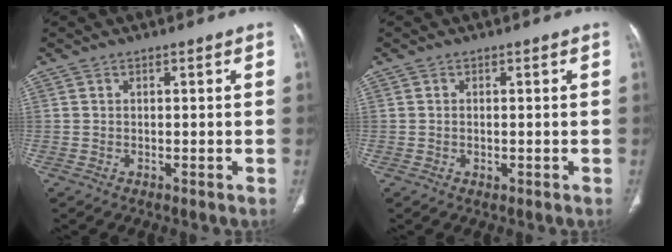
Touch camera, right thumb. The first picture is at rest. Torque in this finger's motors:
{"motor_torque": [-0.23, -0.05, -0.19, 0.18, 0.04]}